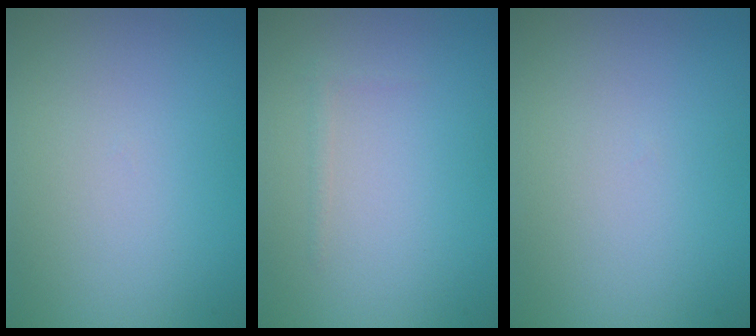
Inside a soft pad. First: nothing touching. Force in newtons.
{"total": 0.5, "press": 0.5, "slide": 0.0}
{"total": 0.0}